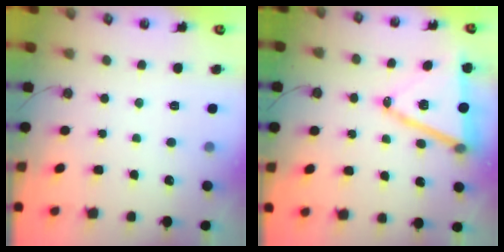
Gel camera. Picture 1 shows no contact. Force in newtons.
{"total": 15.8, "press": 15.3, "slide": 3.8}